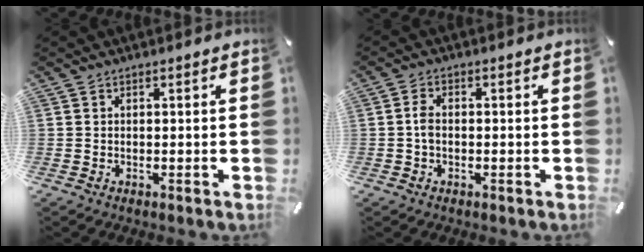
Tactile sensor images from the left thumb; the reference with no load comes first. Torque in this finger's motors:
{"motor_torque": [-0.01, -0.08, 0.14, 0.22, 0.00]}